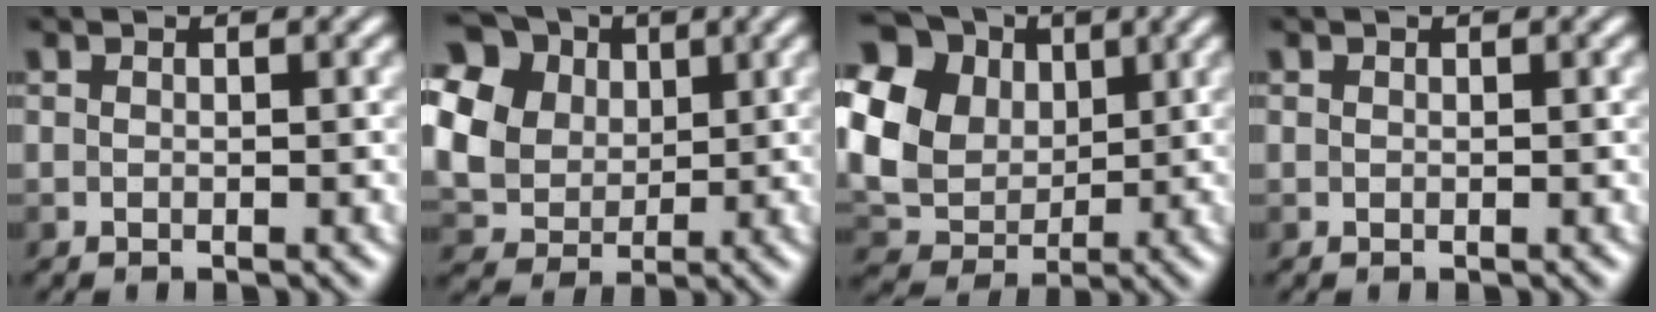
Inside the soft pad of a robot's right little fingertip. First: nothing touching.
{"total": 14.4, "force": [4.9, 11.3, 7.5], "torque": [-0.179, 0.026, 0.097]}
{"total": 11.7, "force": [2.7, 8.9, 7.1], "torque": [-0.167, 0.023, 0.046]}
{"total": 0.0}